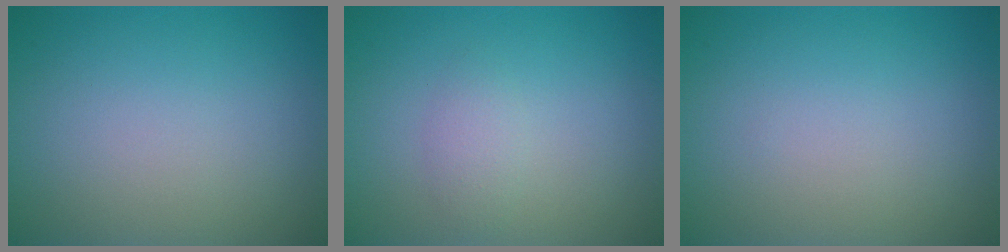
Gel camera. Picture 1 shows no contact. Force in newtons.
{"total": 1.4, "press": 1.4, "slide": 0.0}
{"total": 0.0}